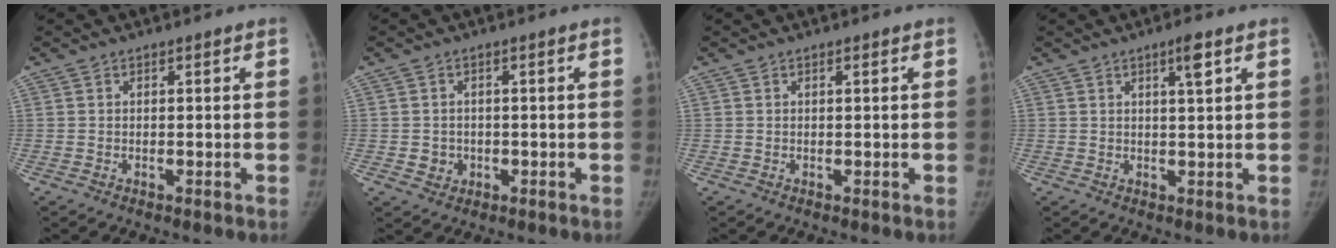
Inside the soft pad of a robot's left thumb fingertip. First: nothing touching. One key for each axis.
{"total": 2.6, "fx": -0.5, "fy": 2.5, "fz": 0.7, "tx": 0.000, "ty": 0.005, "tz": -0.002}
{"total": 0.0}
{"total": 3.4, "fx": 1.7, "fy": 0.3, "fz": 2.9, "tx": -0.046, "ty": -0.007, "tz": 0.028}